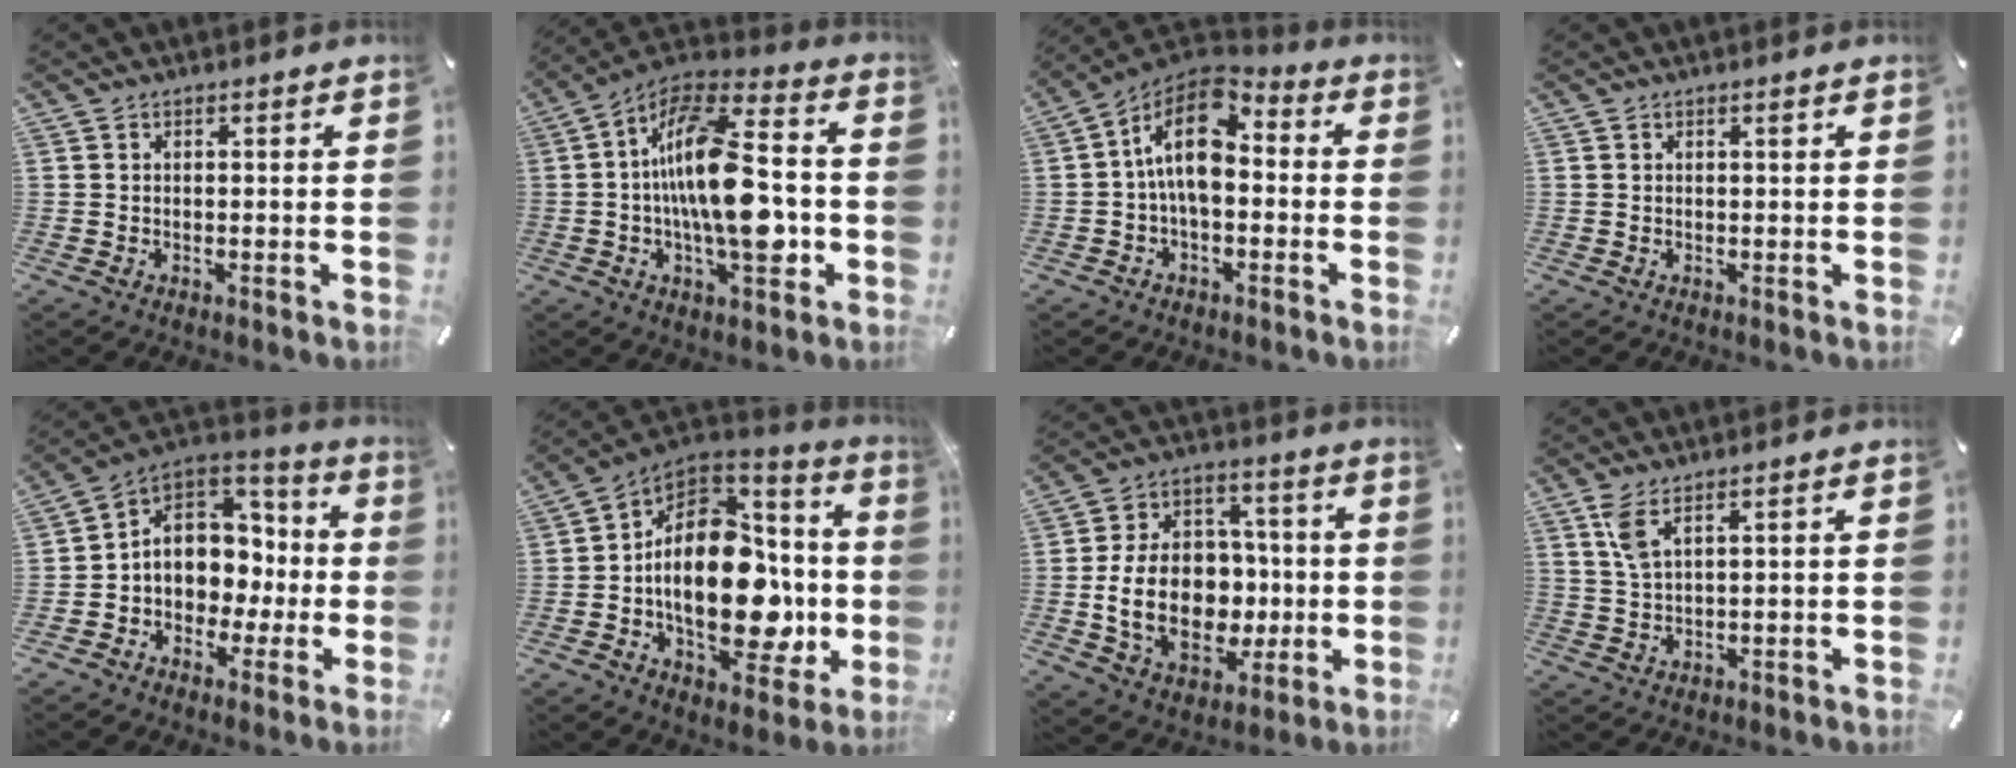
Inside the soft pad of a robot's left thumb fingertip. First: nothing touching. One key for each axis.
{"total": 20.4, "fx": -1.8, "fy": 9.3, "fz": 18.1, "tx": -0.317, "ty": -0.001, "tz": -0.034}
{"total": 14.0, "fx": 0.9, "fy": 8.0, "fz": 11.5, "tx": -0.220, "ty": -0.002, "tz": 0.012}
{"total": 0.6, "fx": 0.3, "fy": 0.1, "fz": 0.6, "tx": -0.010, "ty": 0.001, "tz": 0.005}
{"total": 10.3, "fx": 0.1, "fy": 9.4, "fz": 4.0, "tx": -0.067, "ty": -0.006, "tz": 0.012}
{"total": 24.2, "fx": -3.2, "fy": 15.0, "fz": 18.7, "tx": -0.320, "ty": -0.004, "tz": -0.044}
{"total": 18.4, "fx": -1.9, "fy": 14.2, "fz": 11.5, "tx": -0.225, "ty": 0.006, "tz": -0.025}
{"total": 4.8, "fx": 2.4, "fy": 1.4, "fz": 3.9, "tx": -0.084, "ty": 0.000, "tz": 0.044}